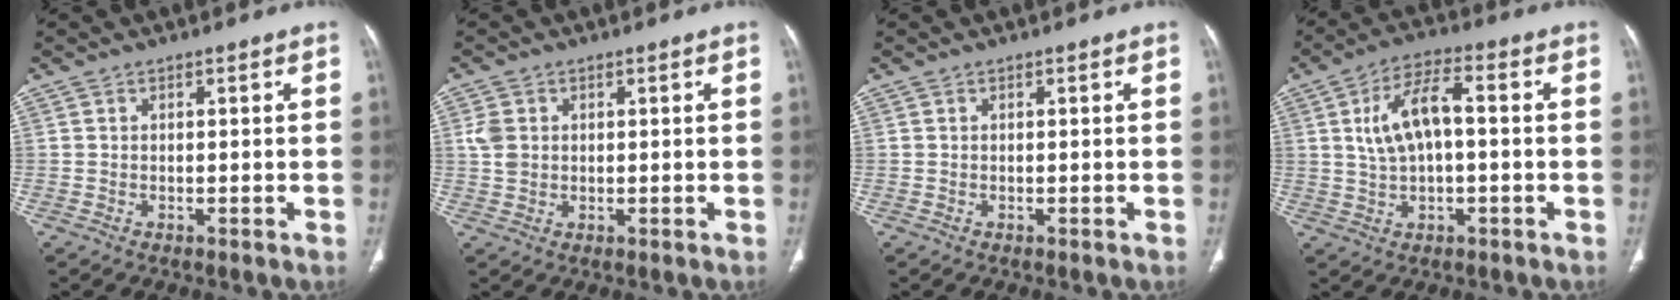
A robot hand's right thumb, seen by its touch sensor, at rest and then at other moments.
{"total": 3.5, "force": [0.7, 2.8, 1.9], "torque": [-0.037, 0.001, 0.016]}
{"total": 0.0}
{"total": 9.6, "force": [0.9, 4.4, 8.5], "torque": [-0.163, 0.025, 0.015]}